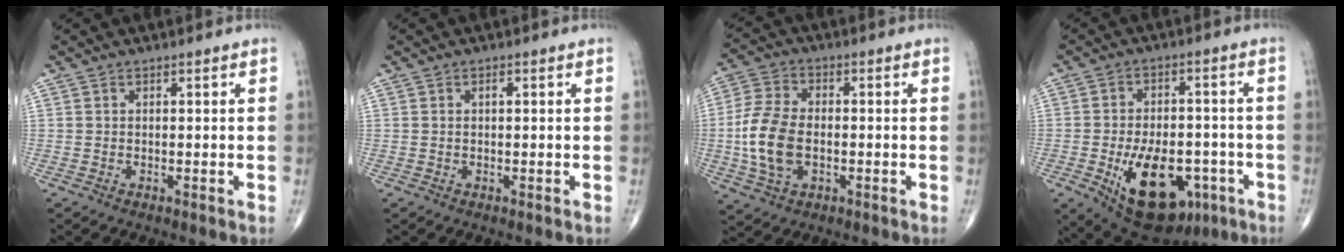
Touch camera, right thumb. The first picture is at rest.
{"total": 0.7, "force": [0.2, 0.3, 0.6], "torque": [-0.011, 0.001, 0.002]}
{"total": 11.4, "force": [-1.6, 7.0, 8.9], "torque": [-0.187, 0.011, -0.033]}
{"total": 17.8, "force": [-6.7, 10.0, 13.2], "torque": [-0.179, 0.018, -0.082]}